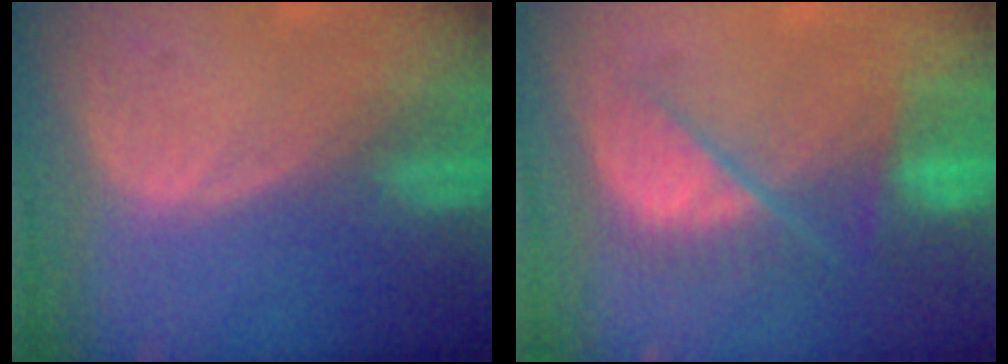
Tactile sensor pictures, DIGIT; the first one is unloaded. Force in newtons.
{"total": 7.4, "press": 7.3, "slide": 1.3}